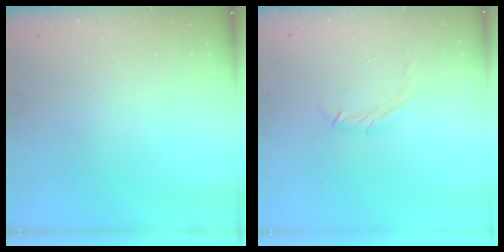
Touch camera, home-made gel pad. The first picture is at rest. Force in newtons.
{"total": 6.0, "press": 5.9, "slide": 1.1}